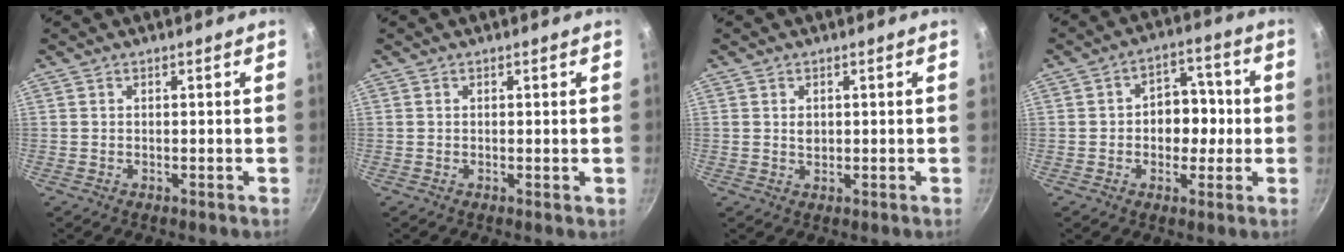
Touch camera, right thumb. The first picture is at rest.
{"total": 0.0}
{"total": 1.6, "force": [0.3, 1.2, 1.0], "torque": [-0.014, 0.000, 0.005]}
{"total": 9.1, "force": [-0.4, 6.9, 5.9], "torque": [-0.026, 0.019, -0.013]}